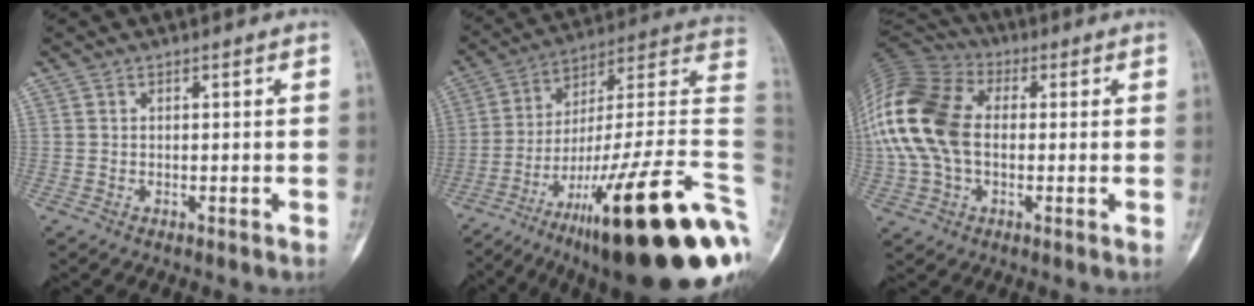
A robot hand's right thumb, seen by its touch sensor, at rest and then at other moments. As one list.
[{"total": 33.4, "force": [-13.2, 6.3, 30.0], "torque": [-0.345, 0.072, -0.209]}, {"total": 20.0, "force": [0.7, 13.2, 15.0], "torque": [-0.347, 0.023, 0.007]}]